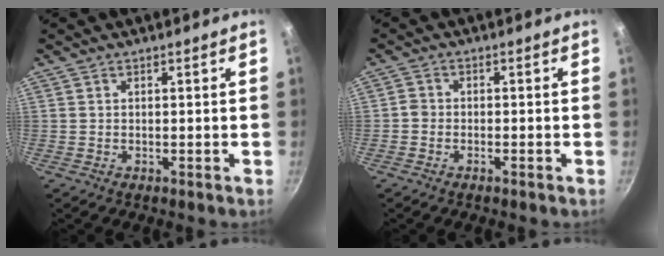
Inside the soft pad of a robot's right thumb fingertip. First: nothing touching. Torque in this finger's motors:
{"motor_torque": [0.35, -0.13, -0.01, -0.56, -0.04]}